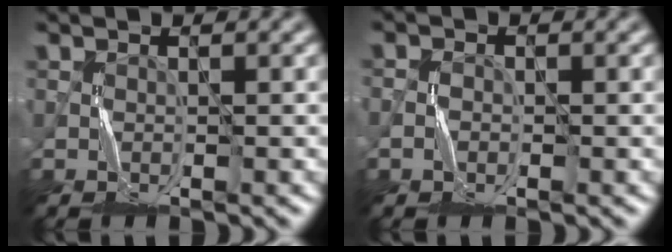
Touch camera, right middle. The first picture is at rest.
{"total": 1.0, "force": [-0.7, 0.7, 0.1], "torque": [0.002, 0.005, -0.016]}